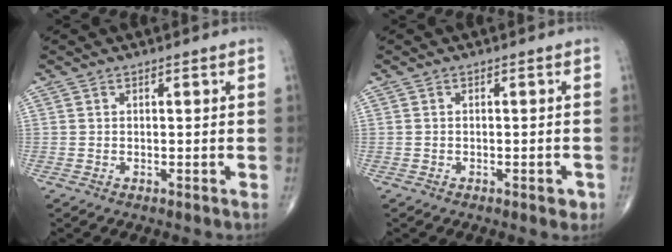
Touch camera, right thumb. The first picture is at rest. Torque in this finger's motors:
{"motor_torque": [0.46, 0.27, 0.00, -0.09, 0.03]}